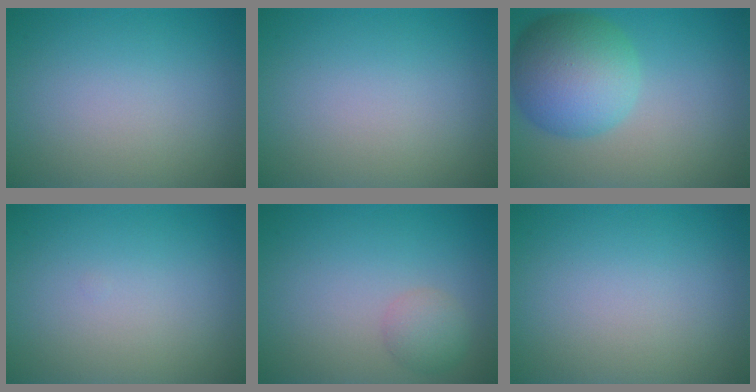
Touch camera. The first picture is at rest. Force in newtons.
{"total": 0.0}
{"total": 7.9, "press": 7.9, "slide": 0.4}
{"total": 0.0}
{"total": 1.9, "press": 1.9, "slide": 0.1}
{"total": 0.0}